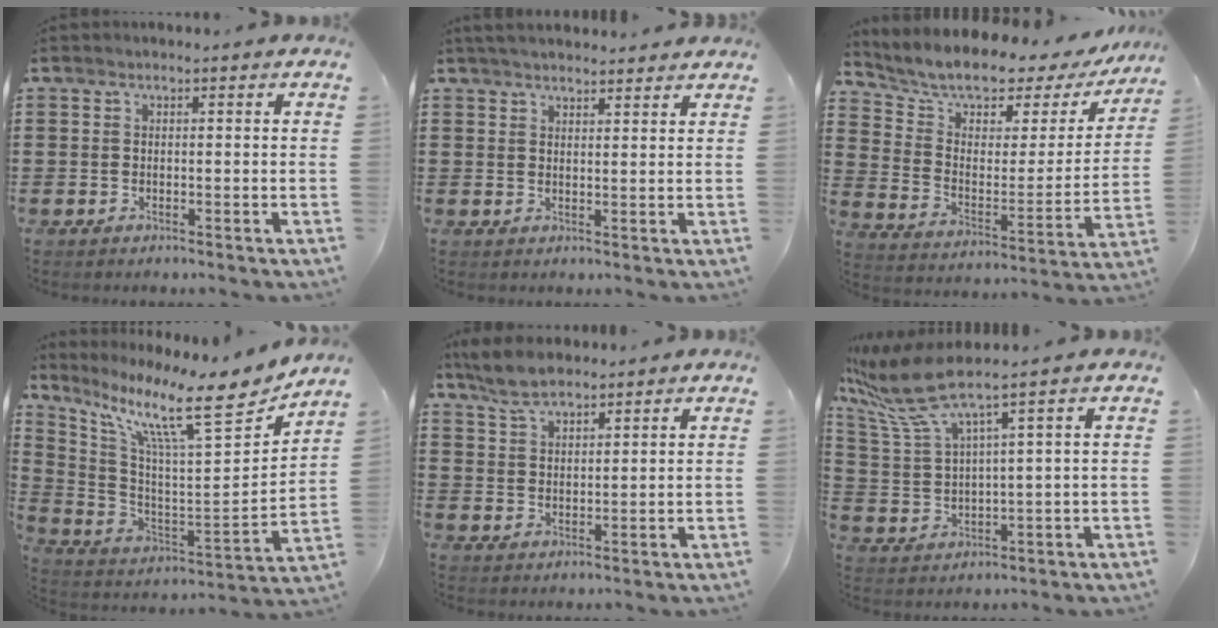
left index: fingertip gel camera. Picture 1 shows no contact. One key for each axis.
{"total": 2.9, "fx": 2.9, "fy": 0.4, "fz": 0.4, "tx": -0.014, "ty": -0.002, "tz": 0.056}
{"total": 5.7, "fx": 5.1, "fy": 2.3, "fz": 1.3, "tx": -0.054, "ty": -0.047, "tz": 0.082}
{"total": 13.1, "fx": 9.6, "fy": 1.2, "fz": 8.9, "tx": -0.190, "ty": -0.073, "tz": 0.148}
{"total": 5.2, "fx": 4.2, "fy": 2.0, "fz": 2.2, "tx": -0.057, "ty": 0.001, "tz": 0.079}
{"total": 7.8, "fx": 5.7, "fy": 0.9, "fz": 5.4, "tx": -0.150, "ty": -0.037, "tz": 0.092}